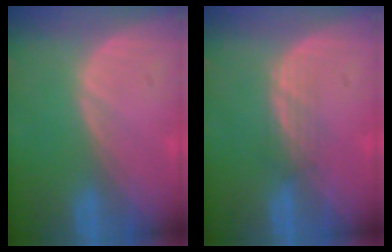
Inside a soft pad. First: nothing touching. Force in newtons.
{"total": 2.1, "press": 2.1, "slide": 0.2}